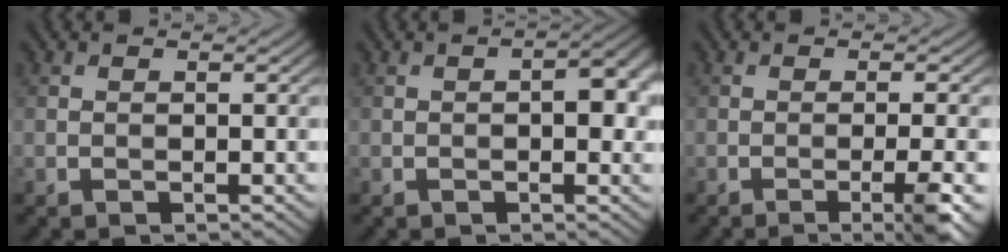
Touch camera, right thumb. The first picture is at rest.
{"total": 4.1, "force": [0.0, 1.9, 3.7], "torque": [-0.048, 0.004, -0.001]}
{"total": 4.9, "force": [-1.7, 0.6, 4.5], "torque": [-0.065, 0.009, -0.033]}